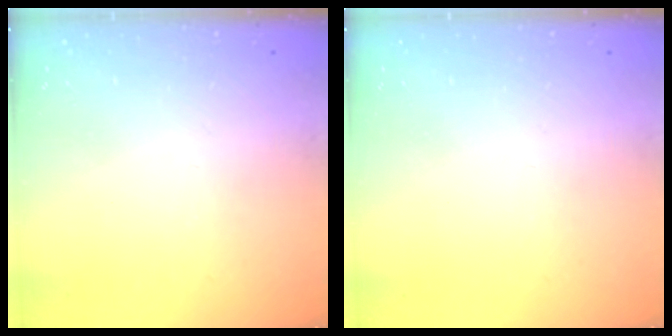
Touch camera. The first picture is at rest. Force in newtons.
{"total": 0.0}